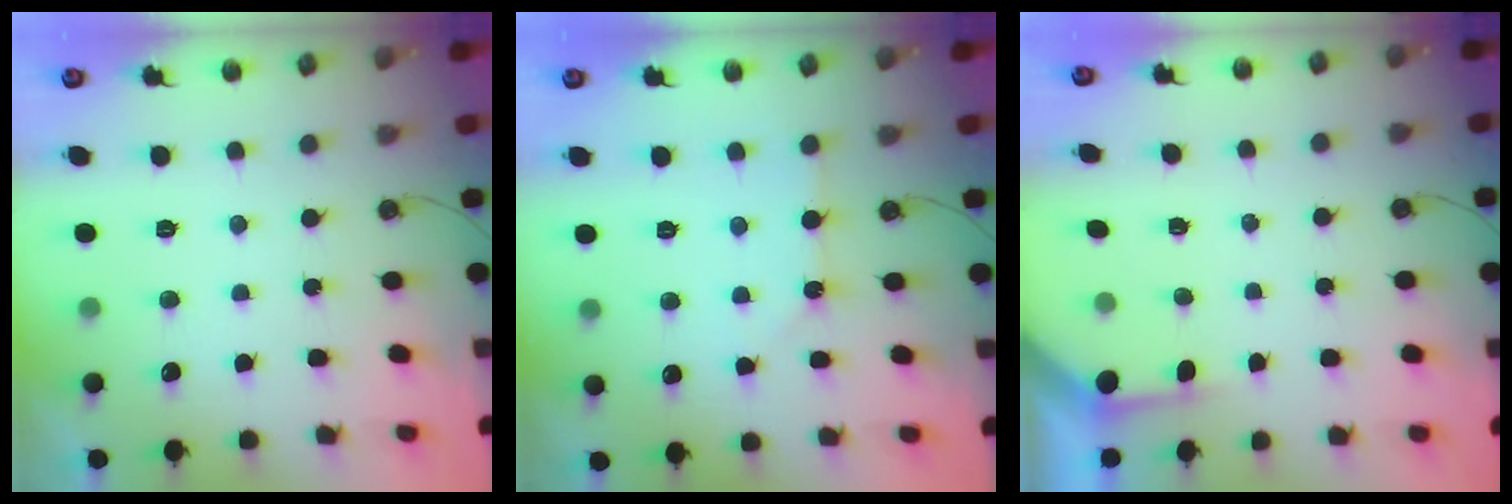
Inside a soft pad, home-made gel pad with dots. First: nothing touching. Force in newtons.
{"total": 1.5, "press": 1.5, "slide": 0.3}
{"total": 1.9, "press": 1.9, "slide": 0.3}